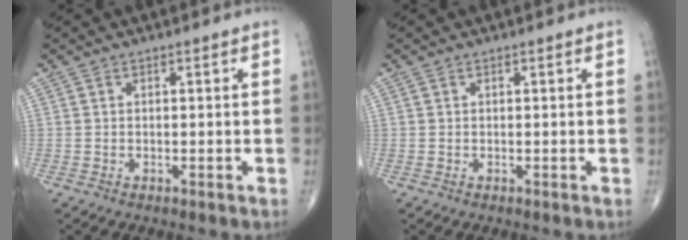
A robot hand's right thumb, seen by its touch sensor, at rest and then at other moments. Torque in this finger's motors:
{"motor_torque": [-0.46, -0.08, 0.04, 0.24, 0.07]}